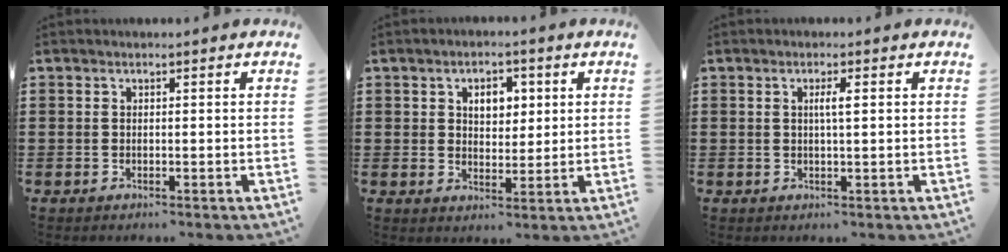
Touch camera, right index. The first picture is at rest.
{"total": 4.2, "force": [1.3, 2.9, 2.8], "torque": [-0.049, 0.008, 0.017]}
{"total": 2.0, "force": [0.4, 0.2, 1.9], "torque": [-0.038, 0.002, 0.005]}